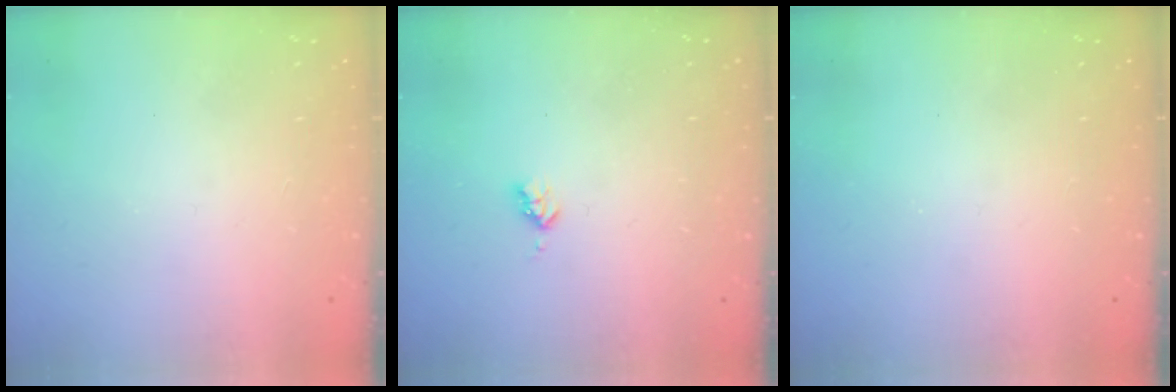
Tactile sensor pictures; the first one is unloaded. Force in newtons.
{"total": 2.9, "press": 2.9, "slide": 0.5}
{"total": 0.0}